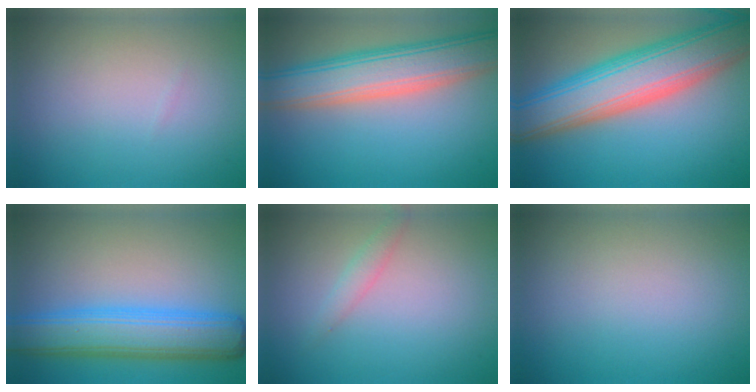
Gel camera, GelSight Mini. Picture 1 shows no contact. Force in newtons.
{"total": 7.8, "press": 7.8, "slide": 0.6}
{"total": 10.8, "press": 10.7, "slide": 0.8}
{"total": 7.5, "press": 7.5, "slide": 0.1}
{"total": 1.3, "press": 1.3, "slide": 0.0}
{"total": 0.0}